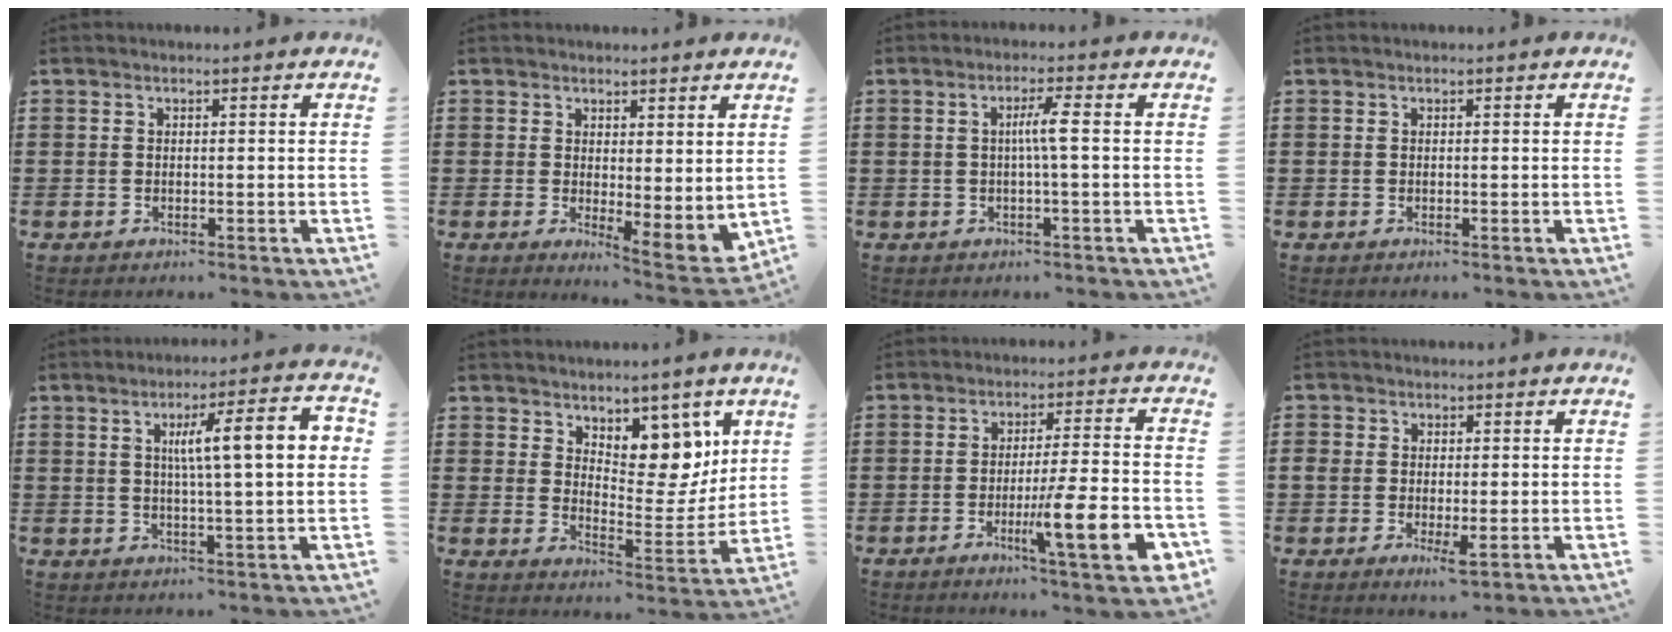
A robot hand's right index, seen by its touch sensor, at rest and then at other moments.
{"total": 2.4, "force": [1.8, 0.8, 1.4], "torque": [-0.028, -0.011, 0.031]}
{"total": 3.4, "force": [0.0, -0.2, 3.4], "torque": [-0.065, -0.002, -0.006]}
{"total": 0.0}
{"total": 10.2, "force": [2.1, 1.5, 9.8], "torque": [-0.170, 0.004, 0.025]}
{"total": 8.3, "force": [6.0, 4.4, 3.8], "torque": [-0.065, -0.038, 0.105]}
{"total": 11.6, "force": [-4.1, 1.1, 10.8], "torque": [-0.174, -0.006, -0.072]}
{"total": 3.3, "force": [-0.5, 1.9, 2.7], "torque": [-0.062, 0.001, -0.011]}